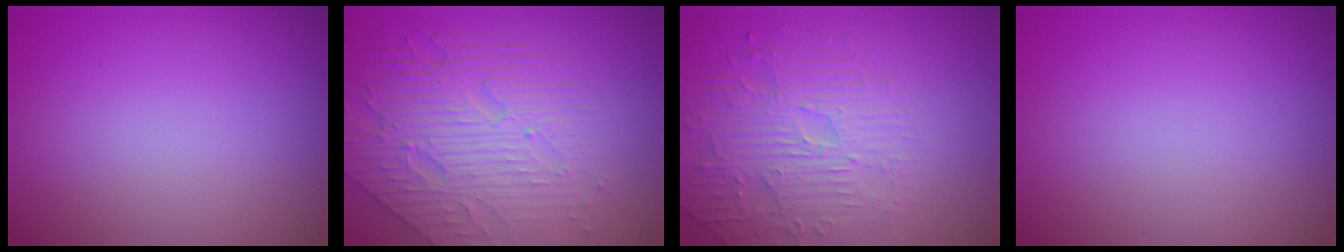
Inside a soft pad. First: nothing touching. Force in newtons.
{"total": 7.9, "press": 5.7, "slide": 5.5}
{"total": 4.6, "press": 3.9, "slide": 2.5}
{"total": 0.0}